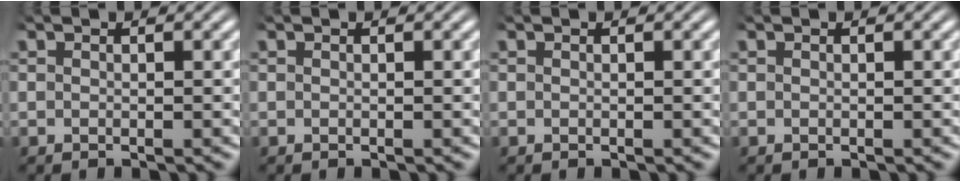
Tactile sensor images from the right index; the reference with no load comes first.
{"total": 0.0}
{"total": 0.0}
{"total": 0.0}